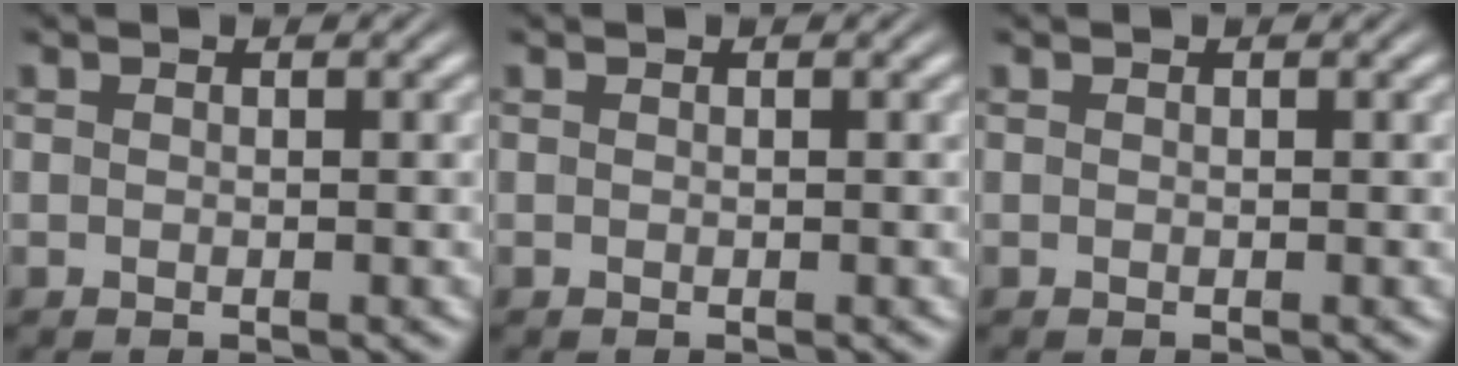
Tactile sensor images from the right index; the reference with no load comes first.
{"total": 0.0}
{"total": 0.0}